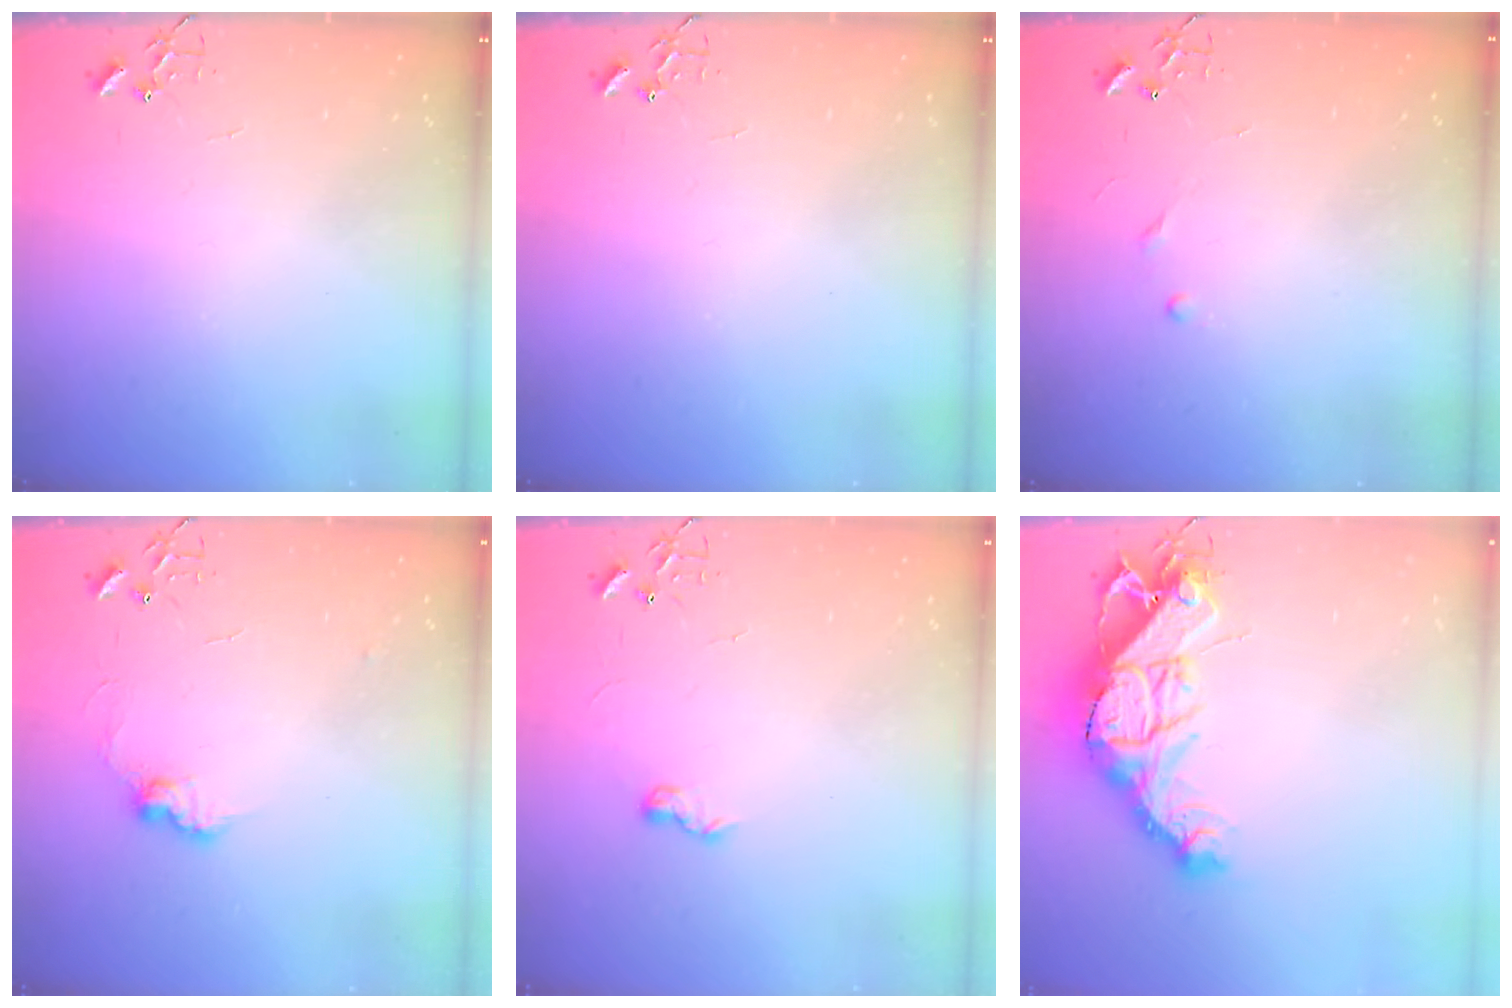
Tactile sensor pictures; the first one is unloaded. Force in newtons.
{"total": 0.0}
{"total": 6.1, "press": 6.1, "slide": 0.6}
{"total": 8.6, "press": 8.5, "slide": 0.4}
{"total": 5.6, "press": 5.6, "slide": 0.2}
{"total": 19.8, "press": 19.7, "slide": 1.9}